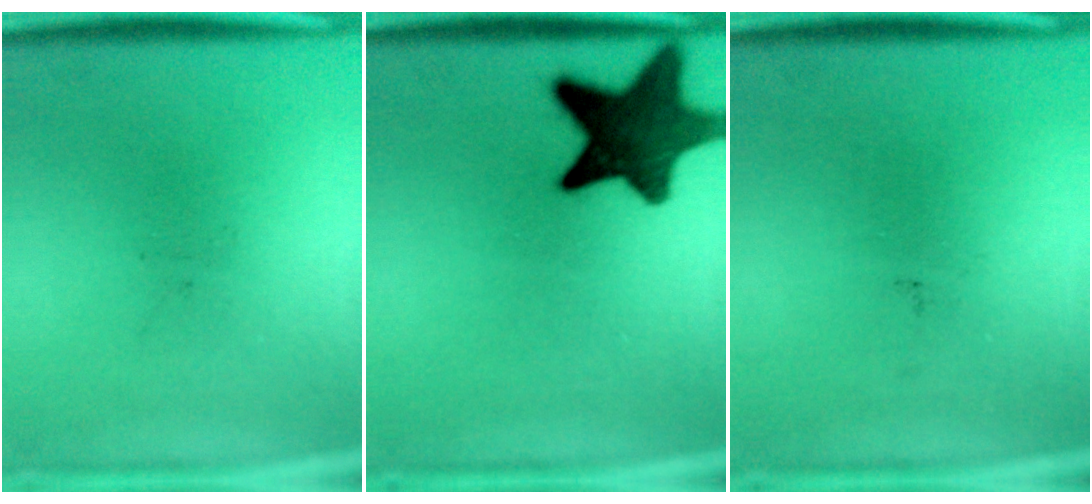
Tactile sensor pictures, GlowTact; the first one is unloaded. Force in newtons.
{"total": 13.1}
{"total": 0.0}